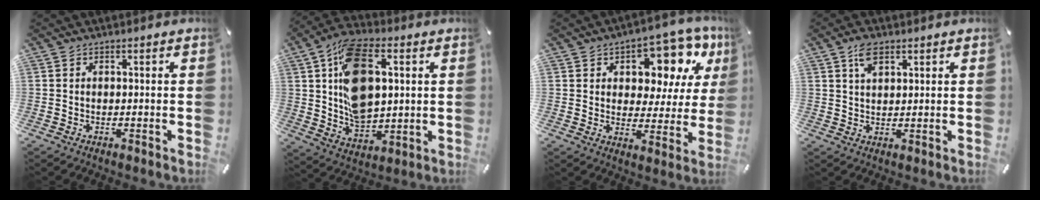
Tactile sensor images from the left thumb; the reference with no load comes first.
{"total": 15.9, "force": [3.8, 10.0, 11.7], "torque": [-0.220, 0.002, 0.070]}
{"total": 13.6, "force": [8.0, 8.3, 7.1], "torque": [-0.096, -0.061, 0.138]}
{"total": 4.7, "force": [2.6, 2.5, 3.0], "torque": [-0.059, -0.001, 0.046]}